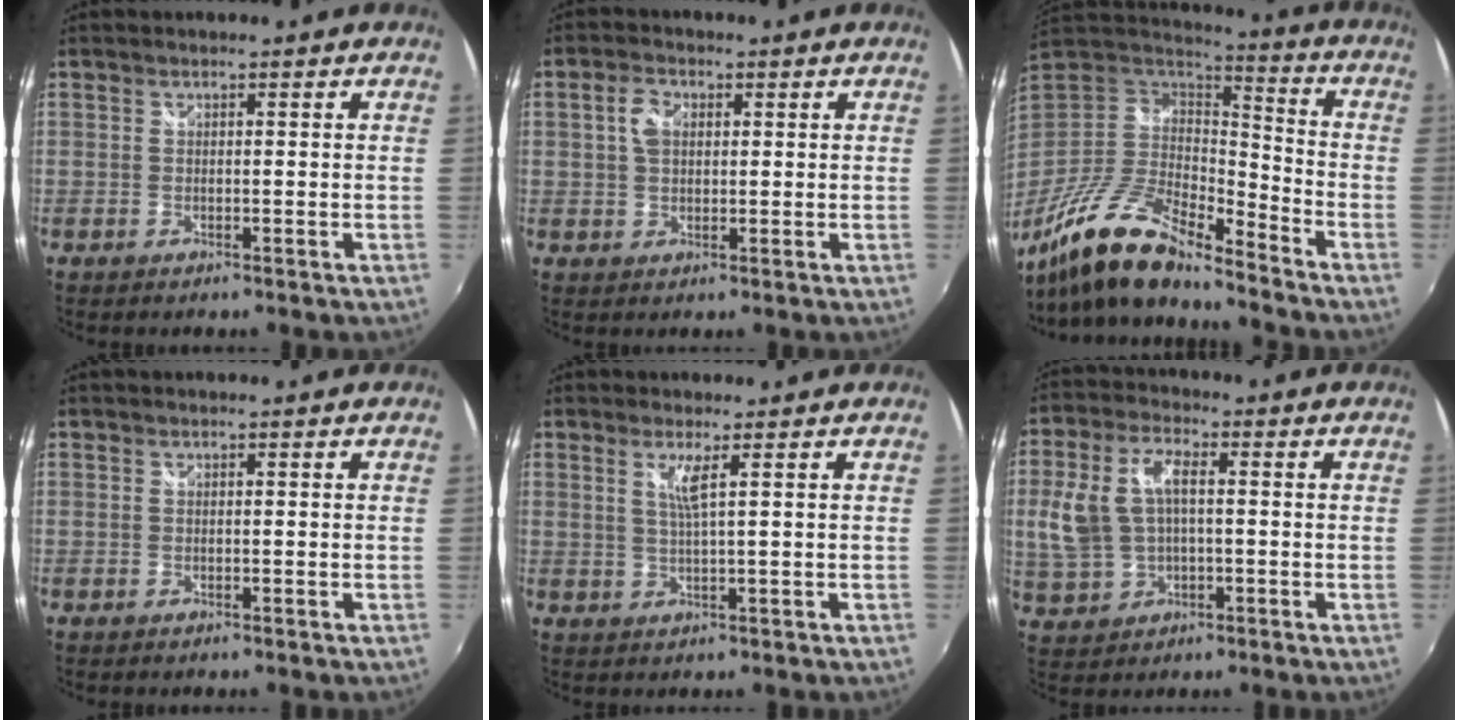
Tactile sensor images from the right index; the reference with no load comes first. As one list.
[{"total": 4.1, "force": [1.3, 2.8, 2.7], "torque": [-0.050, 0.013, 0.022]}, {"total": 18.7, "force": [-14.4, 5.1, 10.9], "torque": [-0.220, -0.032, -0.272]}, {"total": 0.0}, {"total": 2.8, "force": [1.5, -0.7, 2.3], "torque": [-0.043, -0.003, 0.028]}, {"total": 11.0, "force": [0.1, 6.7, 8.7], "torque": [-0.194, 0.013, 0.010]}]